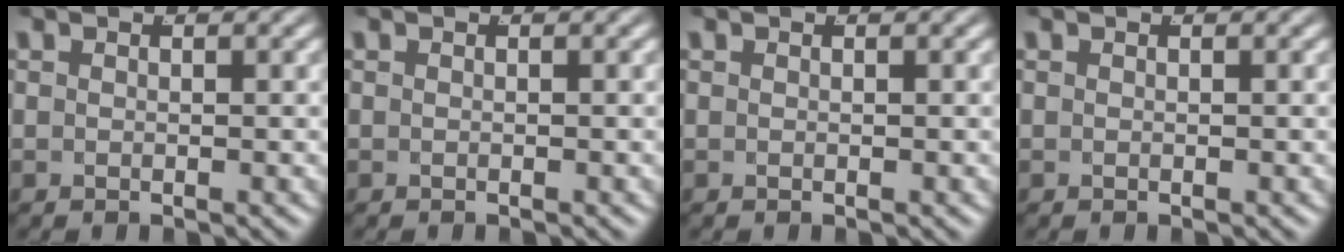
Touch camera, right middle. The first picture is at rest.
{"total": 0.0}
{"total": 0.0}
{"total": 0.0}